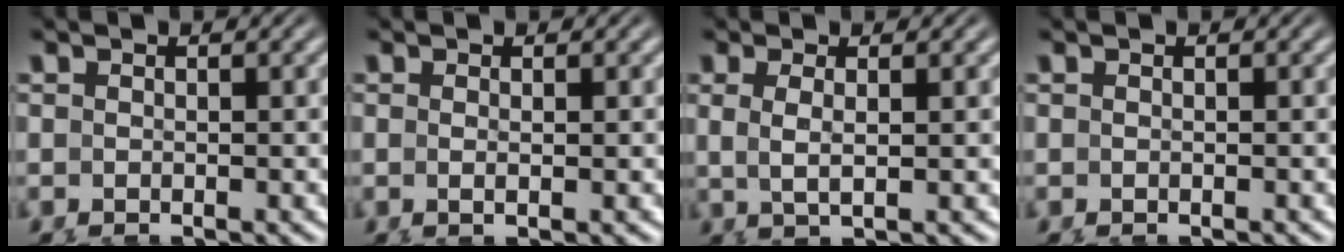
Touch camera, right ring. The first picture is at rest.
{"total": 1.1, "force": [0.1, -0.5, 0.9], "torque": [-0.023, -0.006, 0.006]}
{"total": 2.1, "force": [1.3, 0.0, 1.7], "torque": [-0.032, -0.001, 0.026]}
{"total": 0.0}